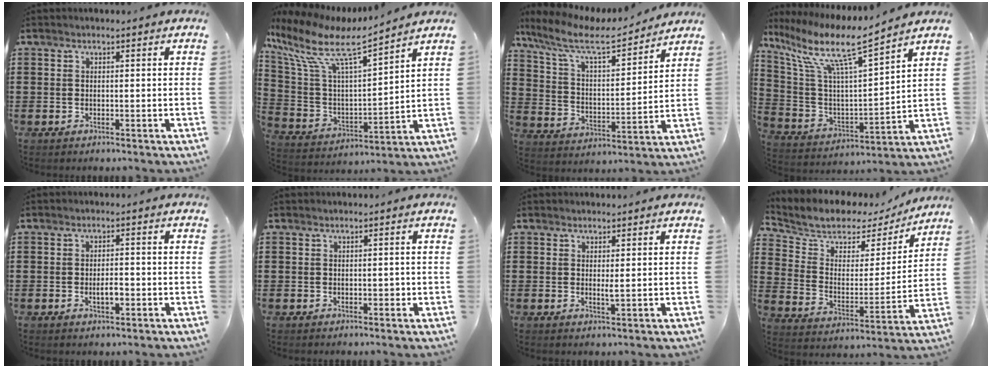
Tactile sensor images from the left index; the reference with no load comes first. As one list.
[{"total": 10.3, "force": [7.2, 2.5, 7.0], "torque": [-0.169, -0.042, 0.117]}, {"total": 9.2, "force": [7.6, 2.1, 4.8], "torque": [-0.124, -0.040, 0.127]}, {"total": 11.5, "force": [8.0, 1.5, 8.2], "torque": [-0.184, -0.043, 0.131]}, {"total": 2.7, "force": [-0.6, 1.0, 2.4], "torque": [-0.045, 0.003, -0.010]}, {"total": 1.0, "force": [-0.1, 0.6, 0.8], "torque": [-0.015, 0.003, -0.004]}, {"total": 1.5, "force": [0.4, 0.2, 1.4], "torque": [-0.029, -0.001, 0.008]}, {"total": 6.2, "force": [5.5, 2.7, 1.1], "torque": [-0.062, -0.036, 0.091]}]